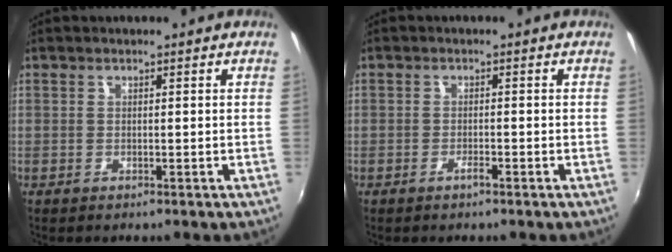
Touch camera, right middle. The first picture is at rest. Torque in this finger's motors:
{"motor_torque": [0.50, -0.23, 0.31, 0.11]}